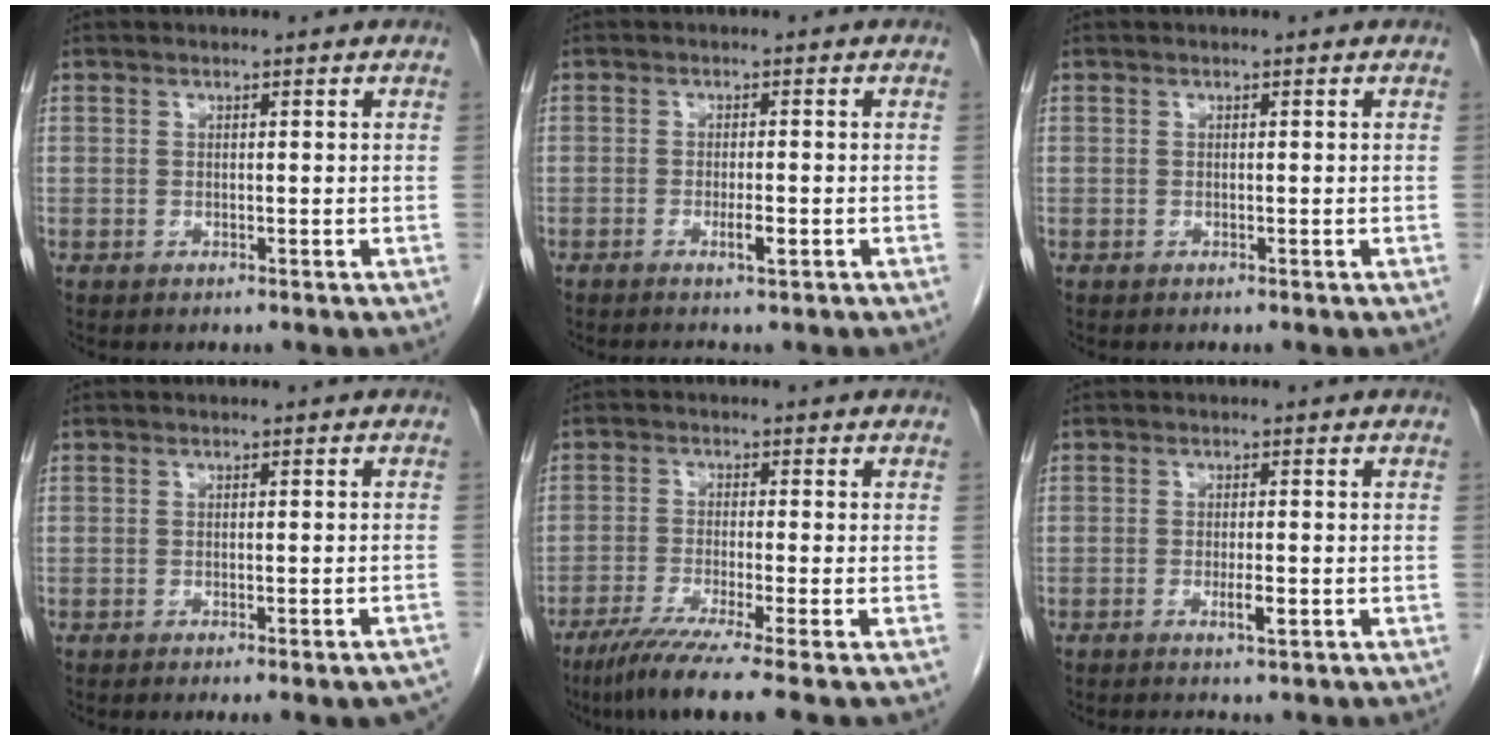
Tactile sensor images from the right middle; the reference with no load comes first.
{"total": 2.1, "force": [-1.1, 0.2, 1.8], "torque": [-0.035, -0.004, -0.018]}
{"total": 0.0}
{"total": 6.7, "force": [-5.9, 0.3, 3.3], "torque": [-0.027, -0.008, -0.069]}
{"total": 8.7, "force": [-6.5, -1.5, 5.6], "torque": [-0.089, -0.029, -0.109]}
{"total": 2.1, "force": [-1.1, 0.2, 1.8], "torque": [-0.035, -0.004, -0.019]}